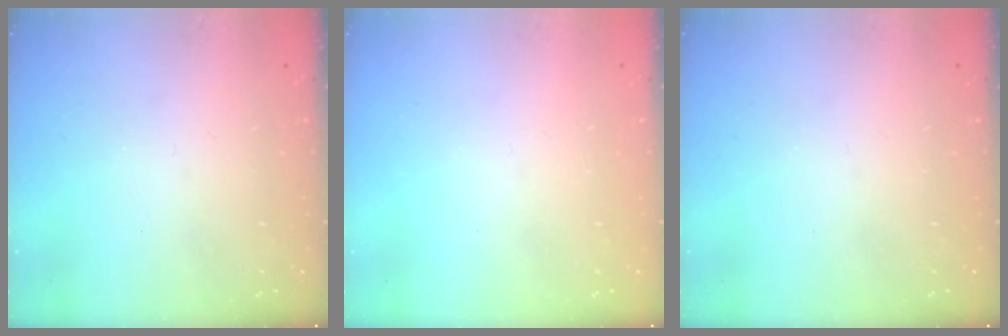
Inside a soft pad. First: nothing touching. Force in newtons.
{"total": 0.0}
{"total": 0.0}